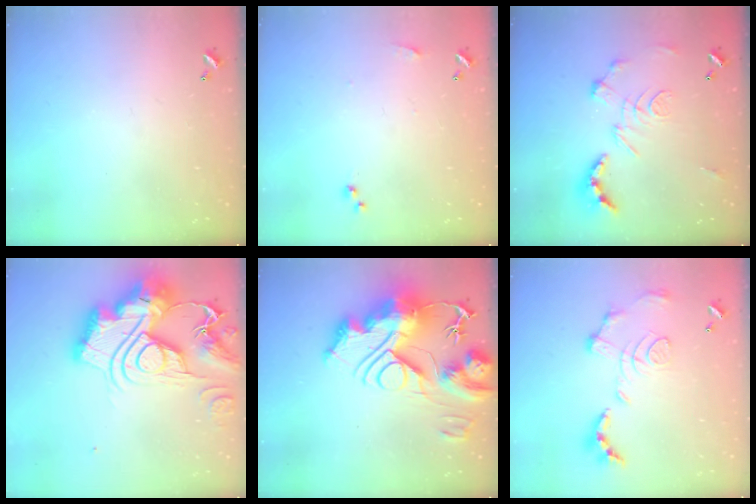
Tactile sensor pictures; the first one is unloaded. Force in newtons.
{"total": 5.1, "press": 5.0, "slide": 0.7}
{"total": 2.9, "press": 2.3, "slide": 1.7}
{"total": 0.6, "press": 0.6, "slide": 0.0}
{"total": 0.5, "press": 0.5, "slide": 0.0}
{"total": 1.5, "press": 0.8, "slide": 1.3}